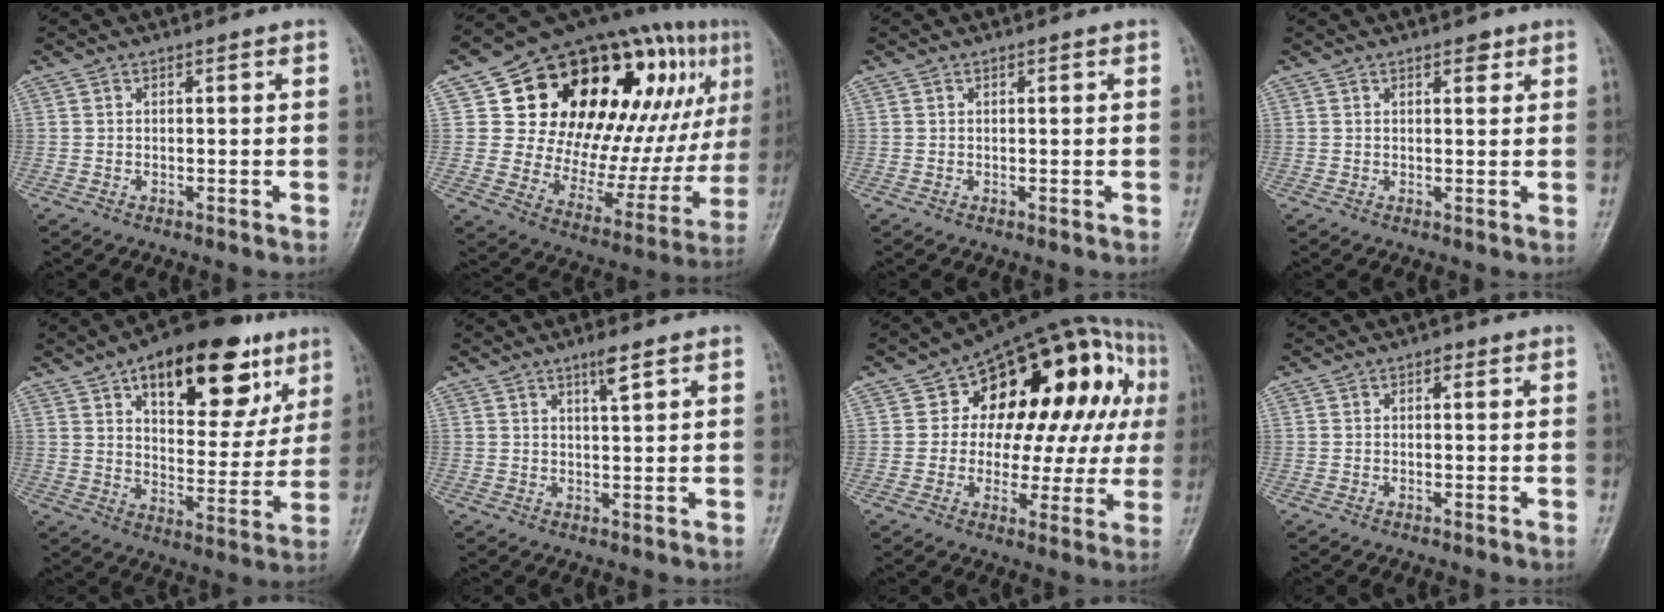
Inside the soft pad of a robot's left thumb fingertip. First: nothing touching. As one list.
[{"total": 33.5, "force": [12.7, 17.5, 25.6], "torque": [-0.322, 0.017, 0.210]}, {"total": 0.0}, {"total": 1.9, "force": [1.1, 1.0, 1.1], "torque": [-0.004, -0.003, 0.013]}, {"total": 22.4, "force": [11.6, 10.7, 15.9], "torque": [-0.180, -0.028, 0.173]}, {"total": 2.7, "force": [1.7, 0.3, 2.1], "torque": [-0.036, -0.006, 0.030]}, {"total": 24.4, "force": [5.6, 14.0, 19.2], "torque": [-0.204, 0.032, 0.074]}, {"total": 0.7, "force": [0.1, 0.5, 0.6], "torque": [0.004, 0.004, -0.006]}]